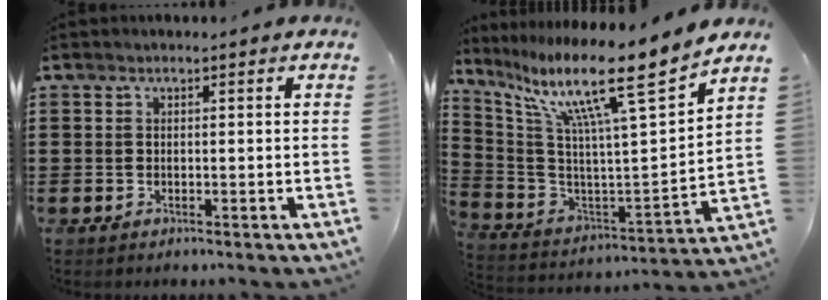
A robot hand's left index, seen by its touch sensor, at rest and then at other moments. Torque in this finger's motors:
{"motor_torque": [2.14, 0.00, 0.54, 0.21]}